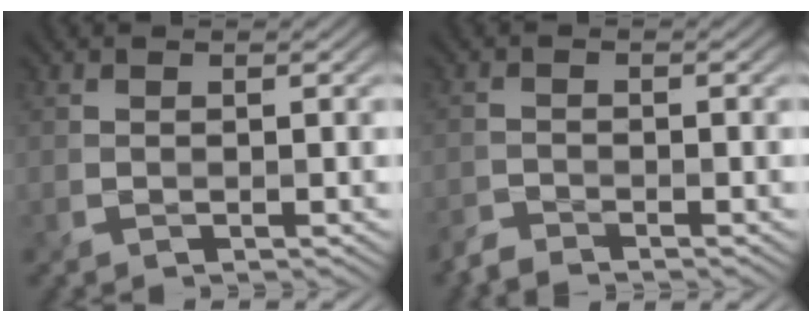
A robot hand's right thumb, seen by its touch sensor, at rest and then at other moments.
{"total": 2.2, "force": [-2.2, 0.1, 0.1], "torque": [-0.002, -0.007, -0.051]}